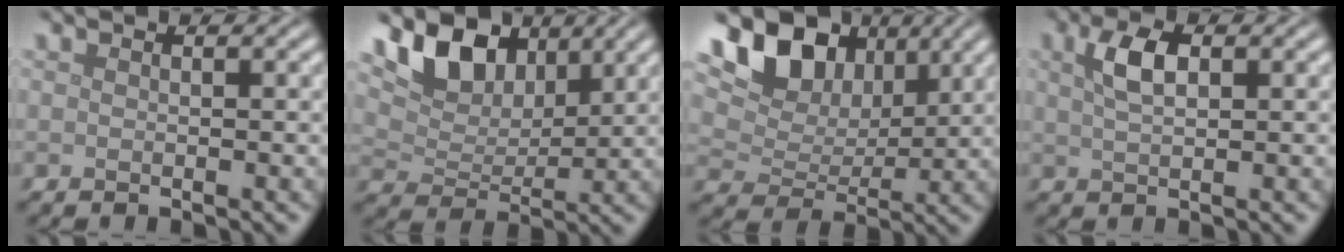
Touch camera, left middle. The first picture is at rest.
{"total": 6.2, "force": [4.0, 3.5, 3.2], "torque": [-0.065, -0.002, 0.060]}
{"total": 9.6, "force": [5.1, 6.0, 5.5], "torque": [-0.101, 0.015, 0.069]}
{"total": 3.1, "force": [1.2, 1.4, 2.5], "torque": [-0.052, 0.007, 0.021]}